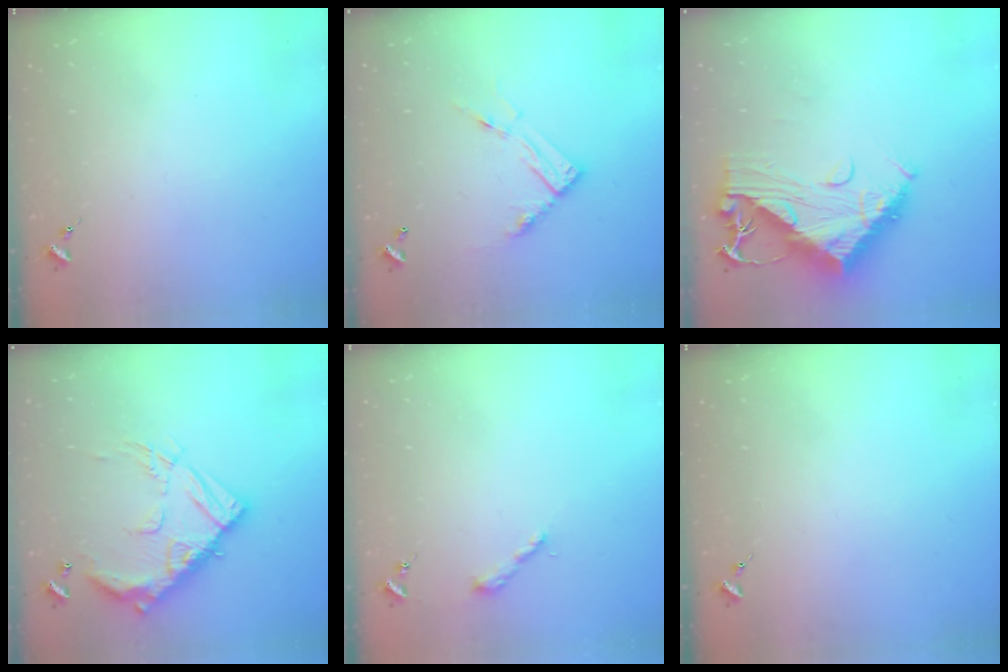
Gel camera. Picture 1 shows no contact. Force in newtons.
{"total": 11.2, "press": 11.2, "slide": 0.9}
{"total": 14.5, "press": 14.4, "slide": 1.6}
{"total": 17.8, "press": 17.7, "slide": 1.9}
{"total": 3.8, "press": 3.8, "slide": 0.3}
{"total": 0.0}